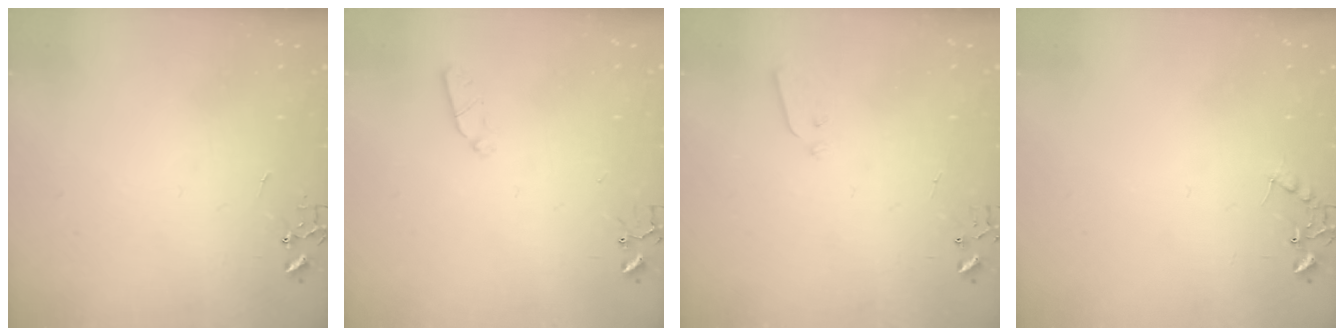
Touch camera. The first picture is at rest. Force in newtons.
{"total": 4.5, "press": 4.5, "slide": 0.4}
{"total": 3.0, "press": 2.9, "slide": 0.7}
{"total": 6.8, "press": 6.8, "slide": 0.3}